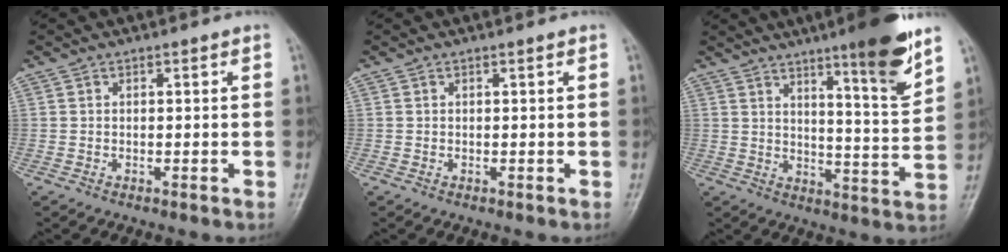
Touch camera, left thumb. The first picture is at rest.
{"total": 0.0}
{"total": 13.3, "force": [8.5, 1.5, 10.1], "torque": [-0.127, -0.058, 0.126]}